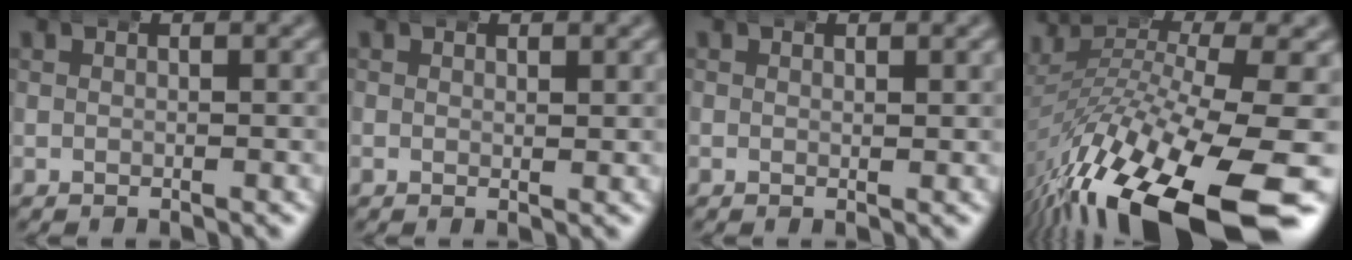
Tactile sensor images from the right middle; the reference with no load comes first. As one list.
[{"total": 0.8, "force": [0.8, 0.0, -0.1], "torque": [0.007, 0.000, 0.015]}, {"total": 0.5, "force": [0.5, 0.1, -0.1], "torque": [0.005, 0.000, 0.008]}, {"total": 12.0, "force": [-4.8, 5.1, 9.8], "torque": [-0.177, -0.018, -0.059]}]